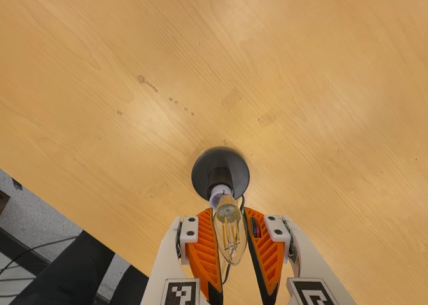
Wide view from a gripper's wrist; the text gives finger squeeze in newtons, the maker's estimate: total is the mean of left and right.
{"total": 11.3, "left": 10.6, "right": 12.0}